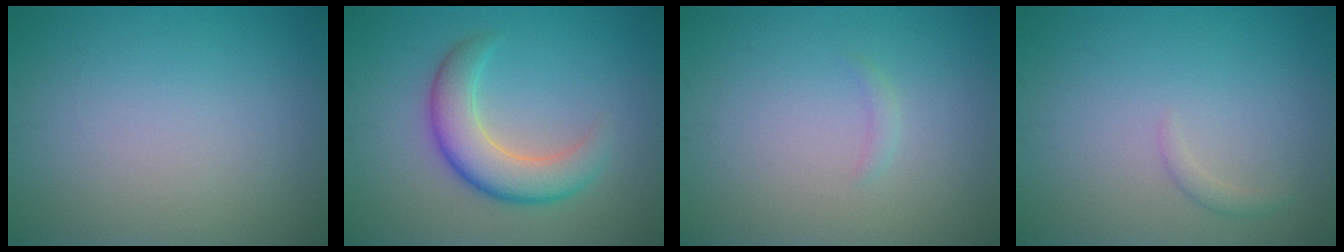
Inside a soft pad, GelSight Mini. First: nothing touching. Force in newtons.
{"total": 5.3, "press": 5.3, "slide": 0.4}
{"total": 0.6, "press": 0.6, "slide": 0.1}
{"total": 0.8, "press": 0.8, "slide": 0.0}